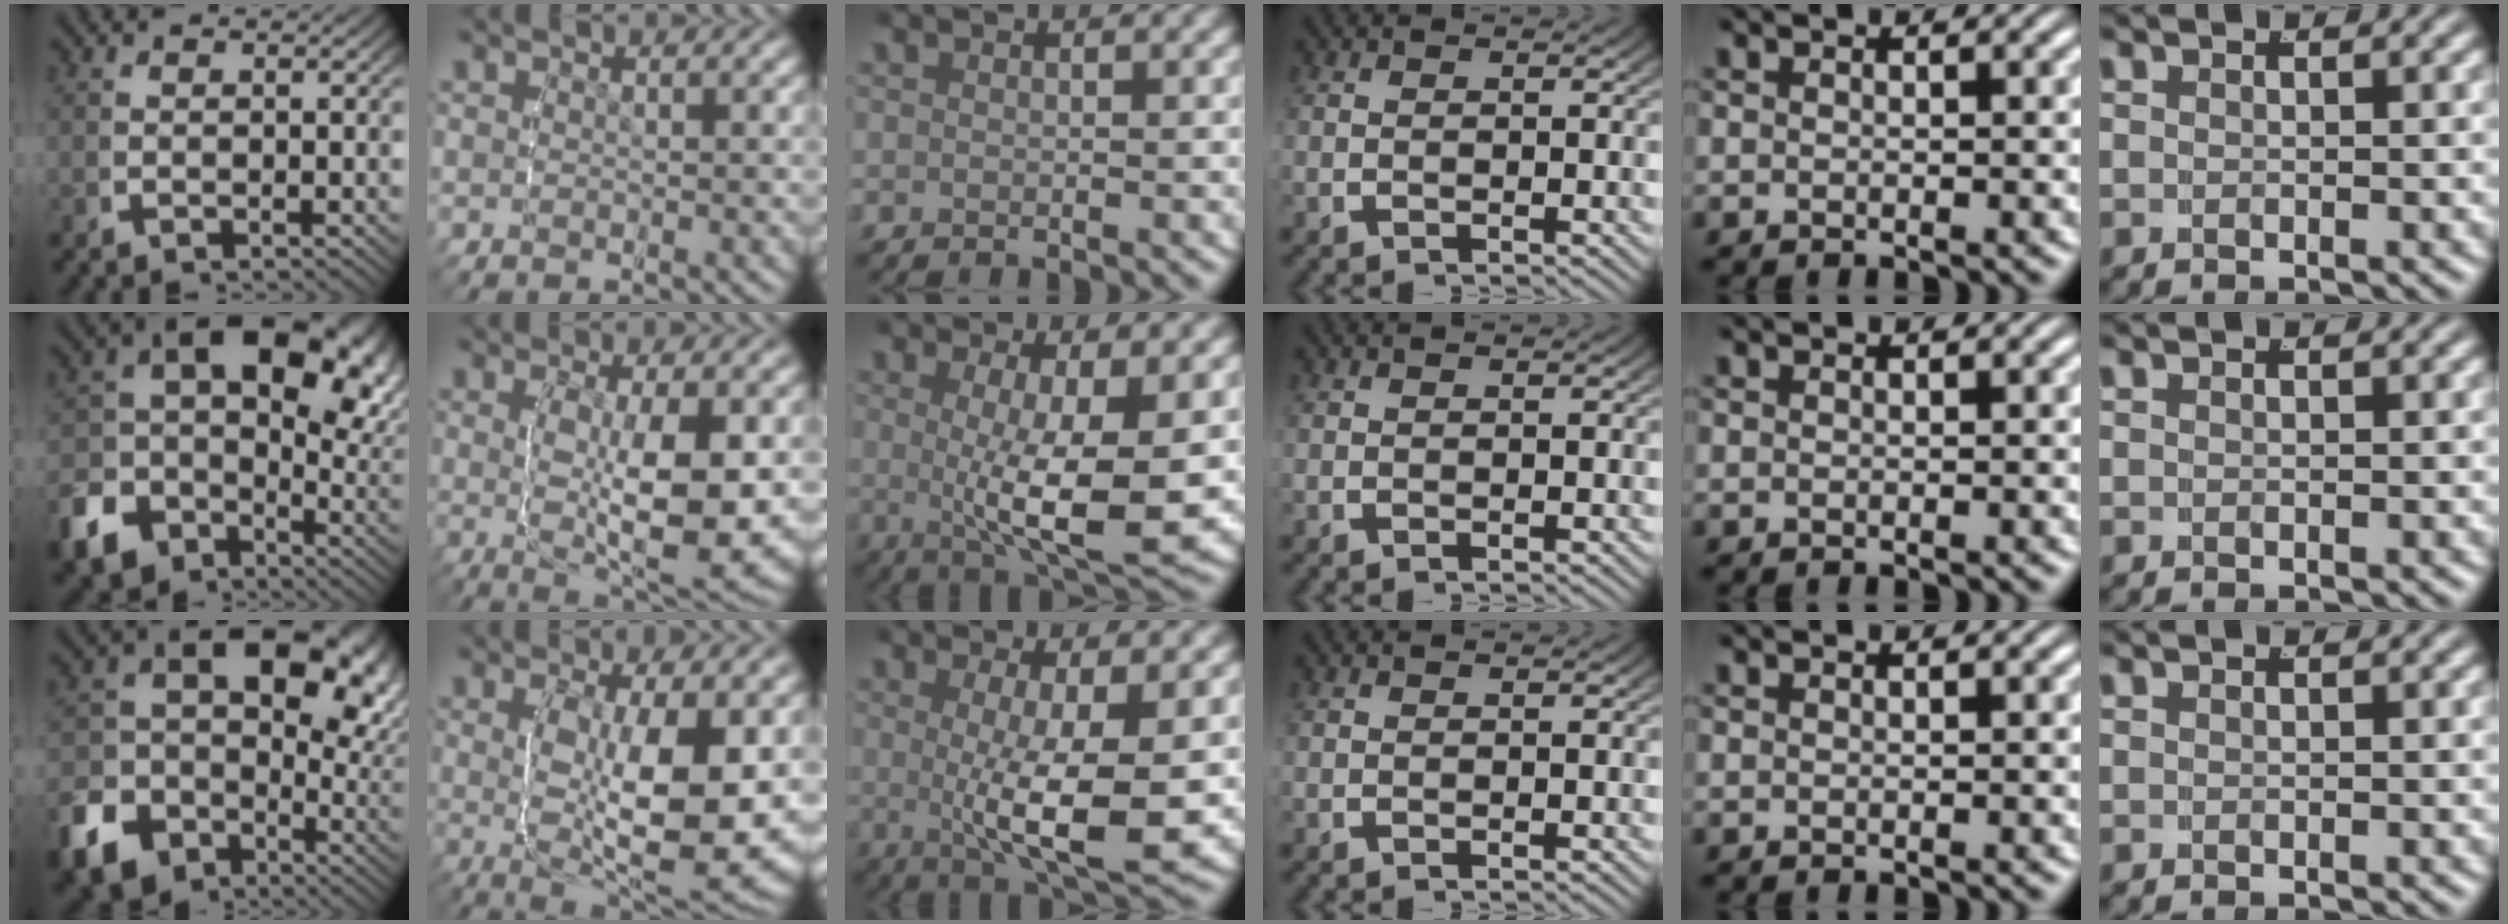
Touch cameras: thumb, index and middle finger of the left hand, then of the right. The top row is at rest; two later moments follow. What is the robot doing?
{"motion": "lift_and_place", "object": "lipstick"}